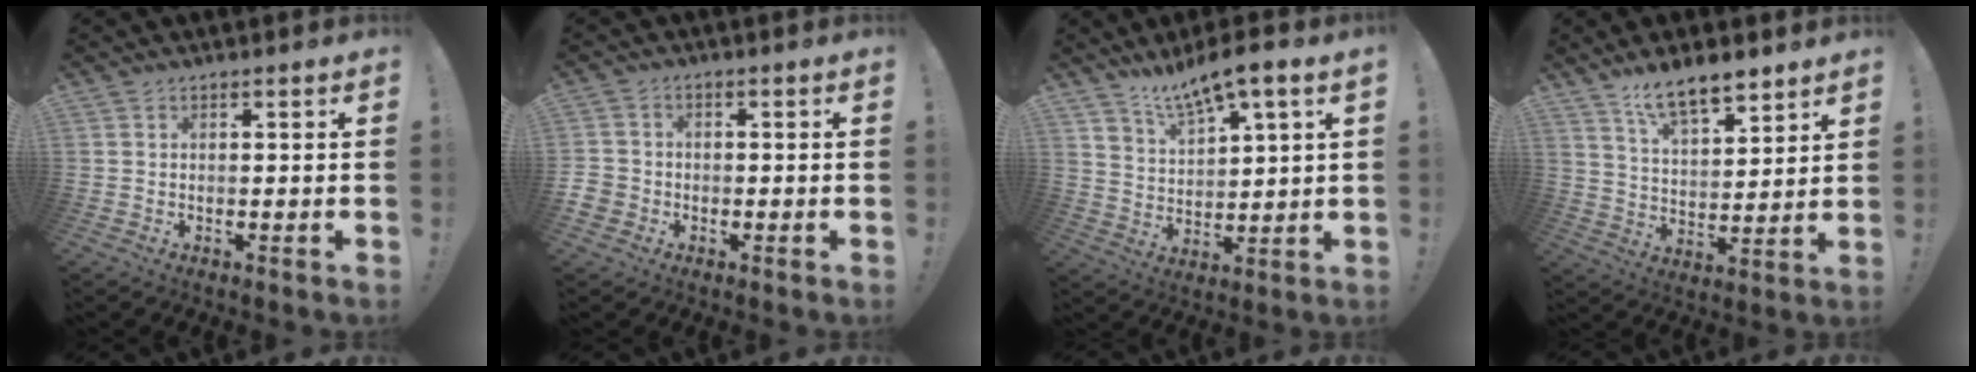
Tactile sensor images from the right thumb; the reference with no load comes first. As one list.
[{"total": 4.1, "force": [-1.7, 3.5, 1.2], "torque": [-0.034, 0.009, -0.032]}, {"total": 9.0, "force": [7.7, 1.9, 4.3], "torque": [-0.081, -0.051, 0.137]}, {"total": 11.4, "force": [8.8, 4.1, 5.9], "torque": [-0.103, -0.051, 0.161]}]